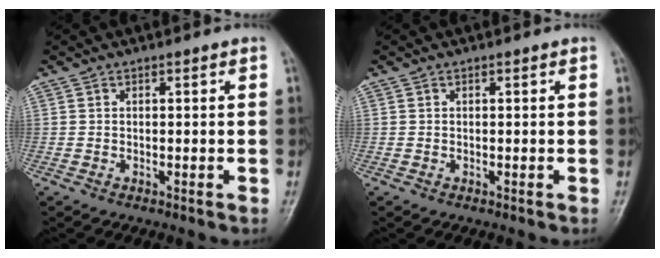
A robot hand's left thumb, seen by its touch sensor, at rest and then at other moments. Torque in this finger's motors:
{"motor_torque": [0.10, 0.13, -0.21, -0.18, -0.01]}